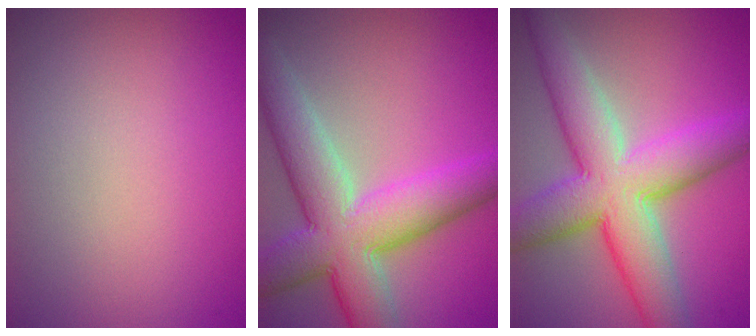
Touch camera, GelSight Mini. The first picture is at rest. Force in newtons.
{"total": 9.7, "press": 9.7, "slide": 0.4}
{"total": 9.9, "press": 9.9, "slide": 0.5}